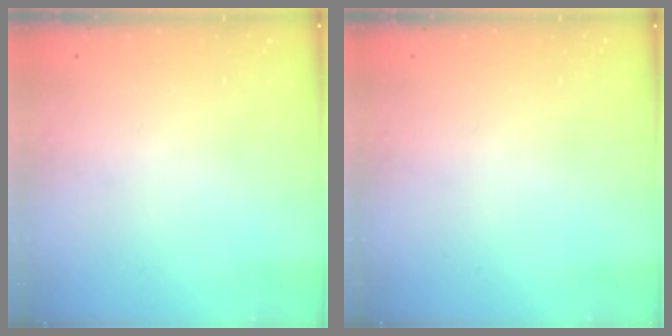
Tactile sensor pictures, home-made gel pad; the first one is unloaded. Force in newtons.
{"total": 0.0}